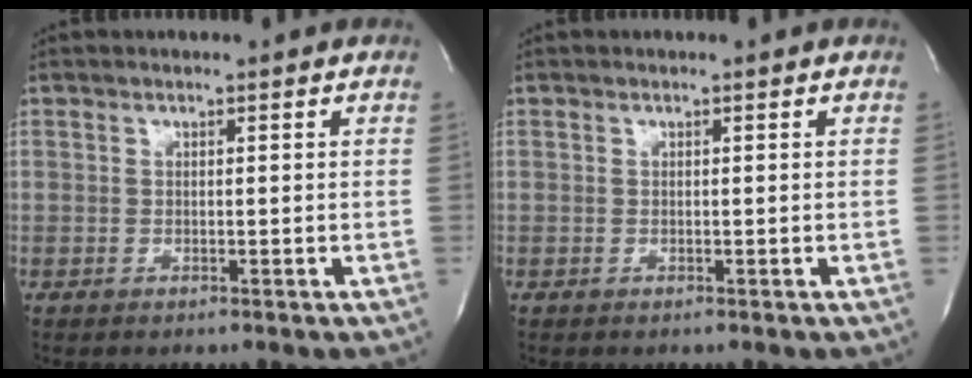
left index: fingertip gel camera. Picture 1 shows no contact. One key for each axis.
{"total": 0.0}